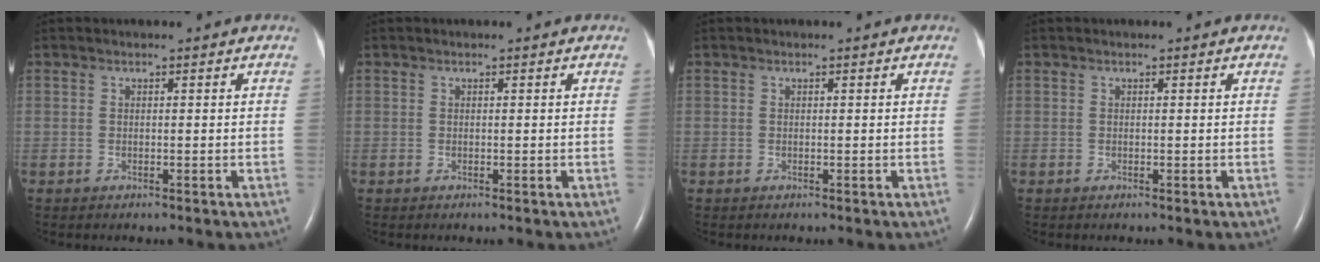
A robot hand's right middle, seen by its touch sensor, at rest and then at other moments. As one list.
[{"total": 0.0}, {"total": 0.0}, {"total": 0.0}]